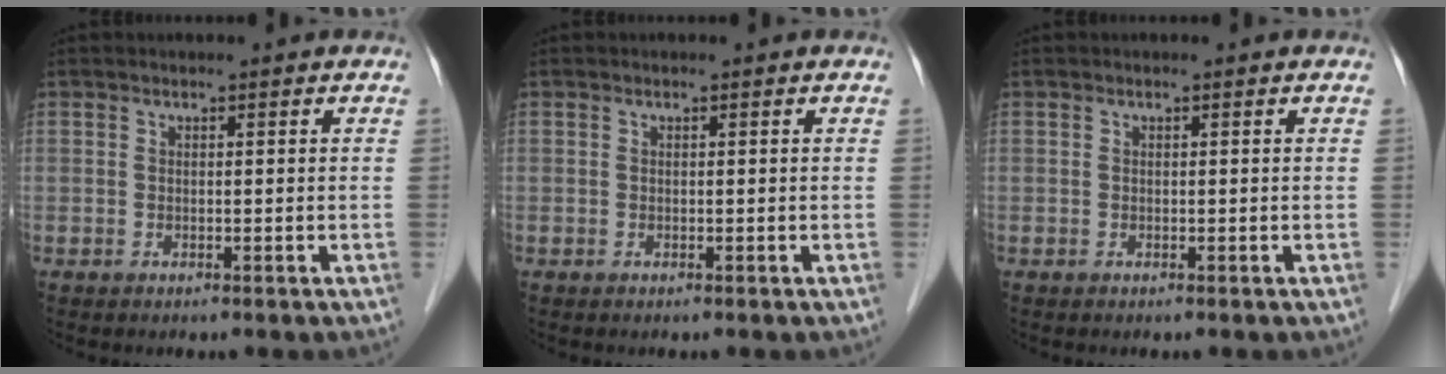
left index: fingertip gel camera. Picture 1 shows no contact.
{"total": 0.0}
{"total": 0.0}